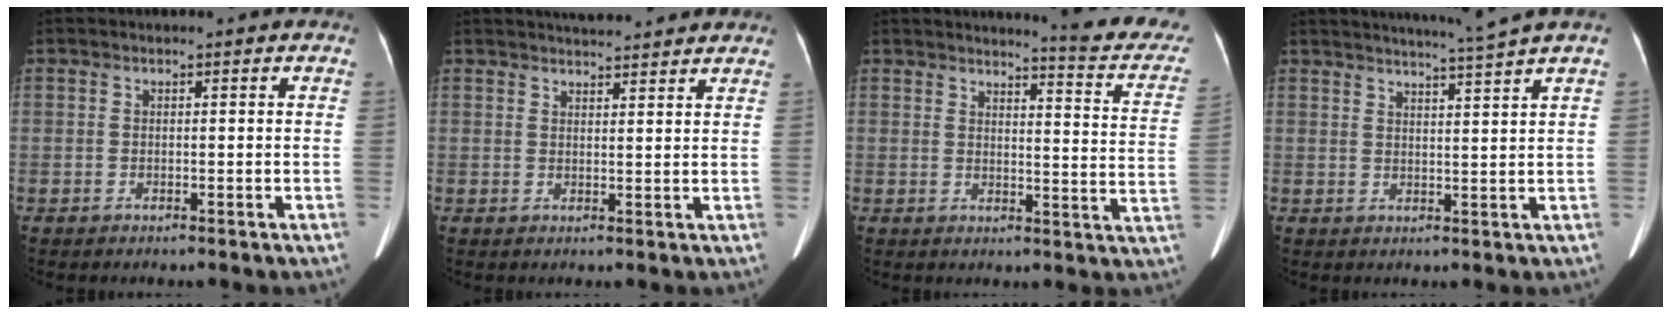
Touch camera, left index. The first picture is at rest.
{"total": 7.6, "force": [7.2, 0.9, 2.5], "torque": [-0.036, 0.024, 0.089]}
{"total": 12.1, "force": [11.6, 0.3, 3.5], "torque": [-0.027, -0.072, 0.113]}
{"total": 6.8, "force": [5.9, -2.2, 2.5], "torque": [-0.038, -0.012, 0.085]}